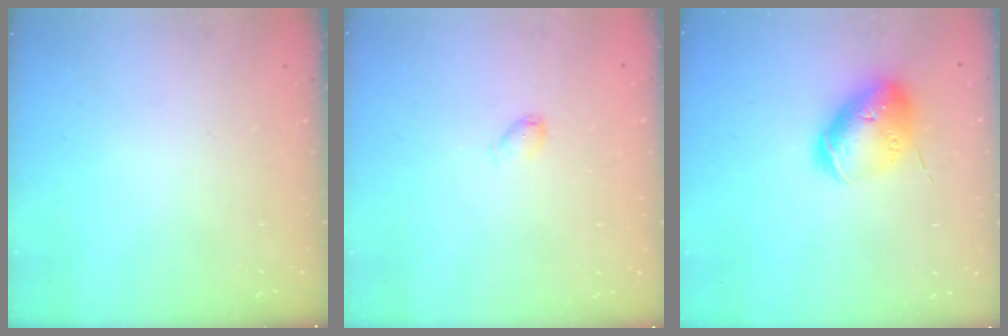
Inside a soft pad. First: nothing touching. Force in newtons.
{"total": 2.9, "press": 2.9, "slide": 0.4}
{"total": 12.6, "press": 12.5, "slide": 1.3}